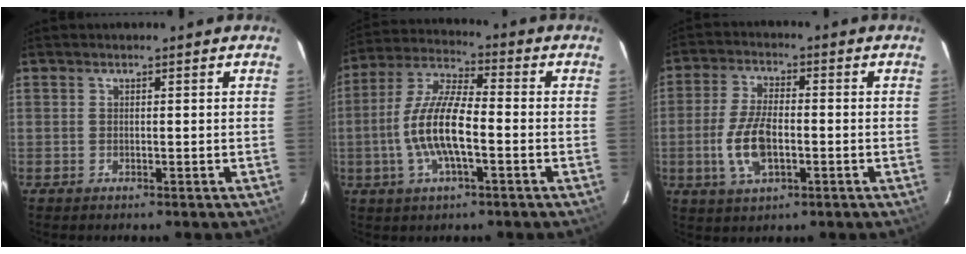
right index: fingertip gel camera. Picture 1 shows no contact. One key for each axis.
{"total": 12.0, "fx": -2.9, "fy": 3.4, "fz": 11.1, "tx": -0.232, "ty": 0.004, "tz": -0.060}
{"total": 9.1, "fx": -2.2, "fy": 4.2, "fz": 7.8, "tx": -0.166, "ty": 0.000, "tz": -0.040}